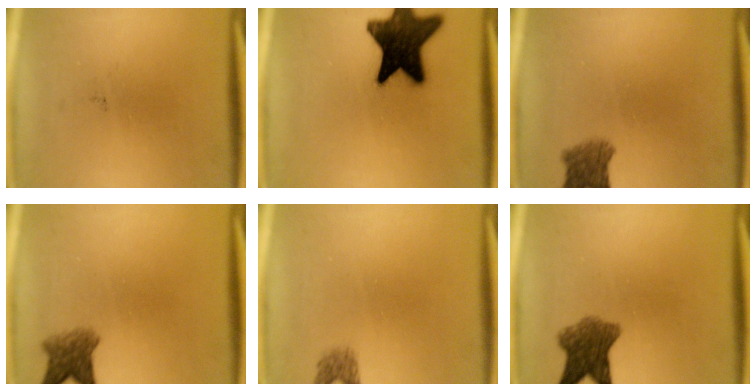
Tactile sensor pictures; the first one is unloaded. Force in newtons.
{"total": 18.0}
{"total": 4.1}
{"total": 4.2}
{"total": 1.6}
{"total": 7.0}